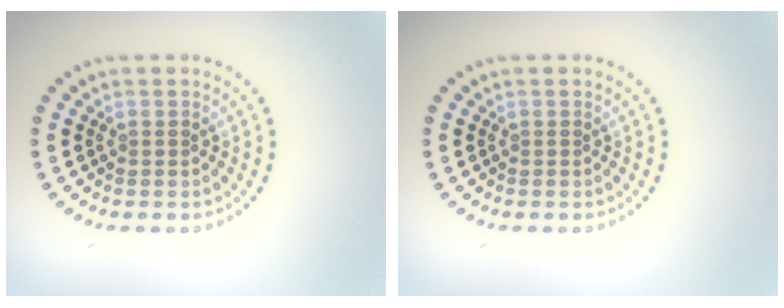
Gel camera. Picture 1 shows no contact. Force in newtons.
{"total": 0.0}